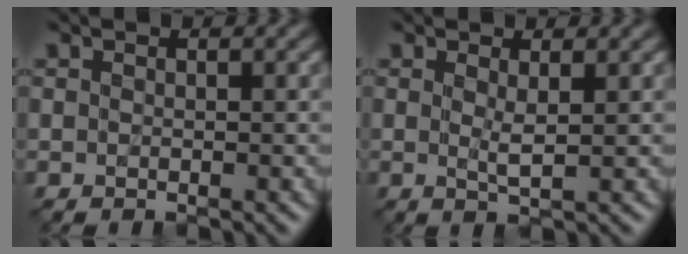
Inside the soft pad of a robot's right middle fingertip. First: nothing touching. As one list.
[{"total": 1.0, "force": [0.2, -0.3, 0.9], "torque": [-0.019, -0.002, 0.006]}]